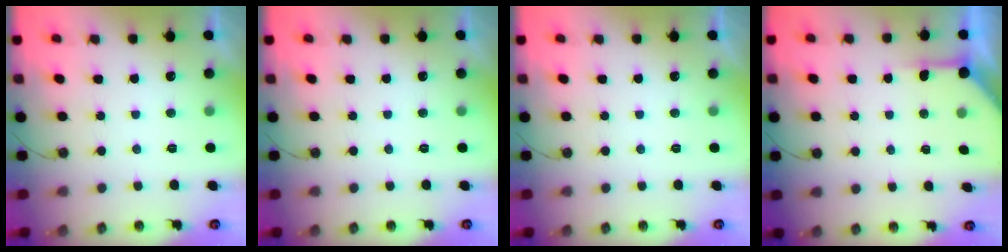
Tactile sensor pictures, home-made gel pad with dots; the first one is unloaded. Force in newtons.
{"total": 0.0}
{"total": 0.0}
{"total": 4.2, "press": 4.2, "slide": 0.4}